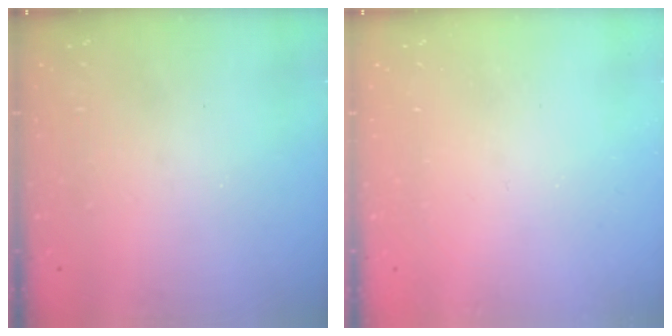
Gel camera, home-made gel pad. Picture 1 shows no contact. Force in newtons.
{"total": 0.0}